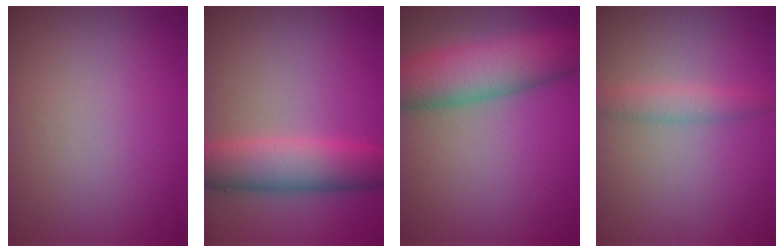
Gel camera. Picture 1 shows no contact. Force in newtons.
{"total": 6.0, "press": 6.0, "slide": 0.2}
{"total": 8.5, "press": 8.5, "slide": 0.3}
{"total": 1.8, "press": 1.8, "slide": 0.1}